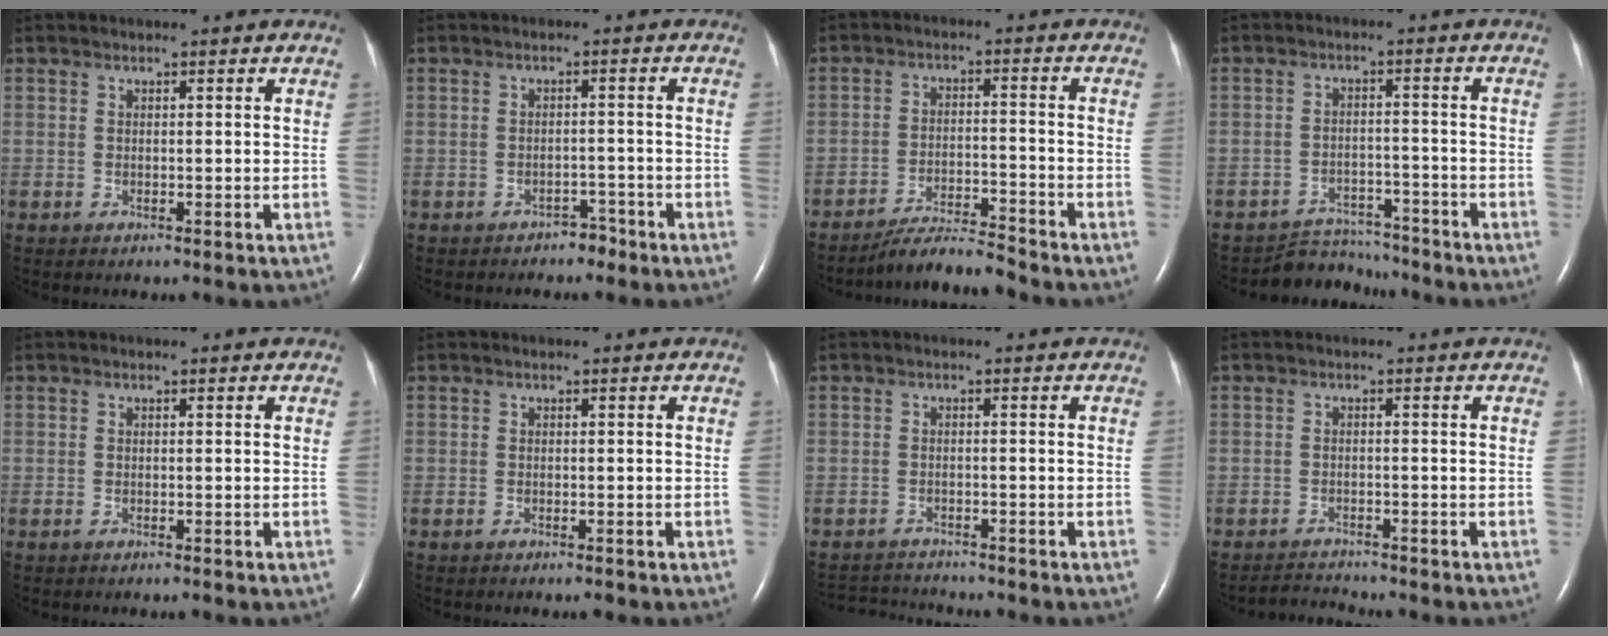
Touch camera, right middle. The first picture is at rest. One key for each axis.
{"total": 2.0, "fx": -1.8, "fy": 1.0, "fz": 0.2, "tx": -0.008, "ty": 0.002, "tz": -0.026}
{"total": 6.0, "fx": -5.9, "fy": -1.0, "fz": 1.0, "tx": -0.022, "ty": -0.013, "tz": -0.105}
{"total": 5.9, "fx": -5.8, "fy": 1.1, "fz": -0.9, "tx": 0.011, "ty": 0.007, "tz": -0.093}
{"total": 0.6, "fx": -0.5, "fy": 0.0, "fz": 0.4, "tx": -0.012, "ty": -0.001, "tz": -0.009}
{"total": 1.0, "fx": -0.8, "fy": 0.1, "fz": 0.5, "tx": -0.013, "ty": -0.002, "tz": -0.011}
{"total": 4.6, "fx": -4.6, "fy": -0.1, "fz": 0.0, "tx": -0.001, "ty": -0.011, "tz": -0.075}
{"total": 2.5, "fx": -2.4, "fy": -0.5, "fz": -0.5, "tx": 0.005, "ty": -0.019, "tz": -0.039}